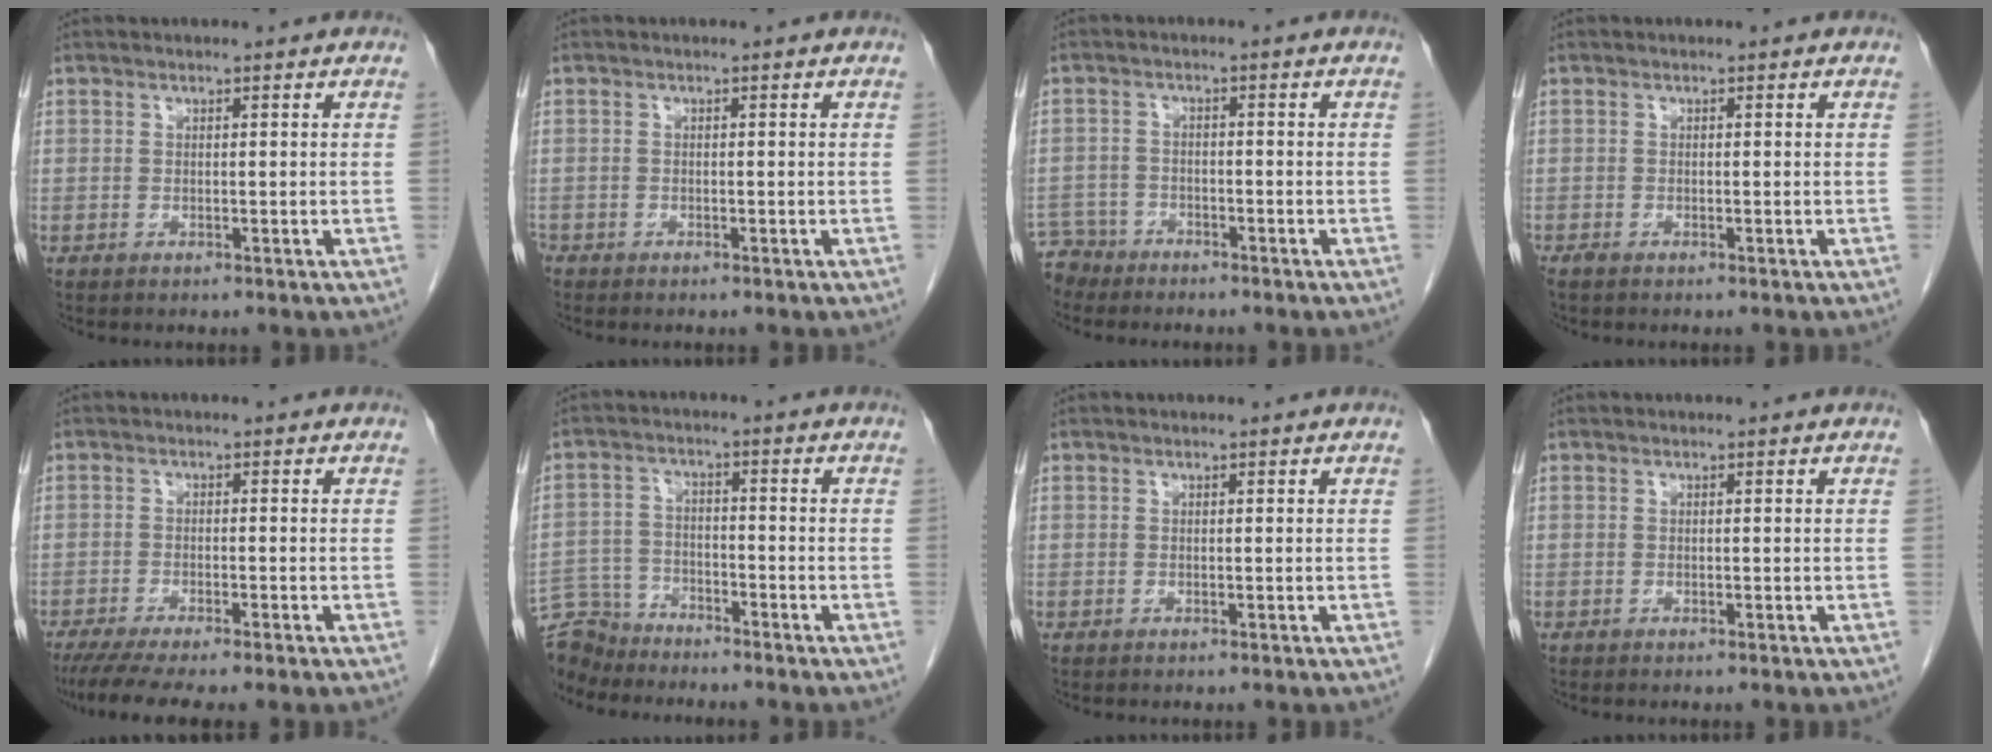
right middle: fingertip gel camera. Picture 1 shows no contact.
{"total": 0.7, "force": [-0.7, 0.3, 0.1], "torque": [-0.002, 0.001, -0.013]}
{"total": 4.2, "force": [-3.8, 1.6, -0.9], "torque": [0.020, -0.003, -0.073]}
{"total": 0.7, "force": [-0.6, 0.1, 0.4], "torque": [-0.014, -0.004, -0.012]}
{"total": 7.9, "force": [-6.4, 0.4, 4.7], "torque": [-0.069, -0.016, -0.100]}
{"total": 7.6, "force": [-7.2, 2.1, -0.2], "torque": [0.003, 0.002, -0.138]}
{"total": 0.0}
{"total": 0.0}